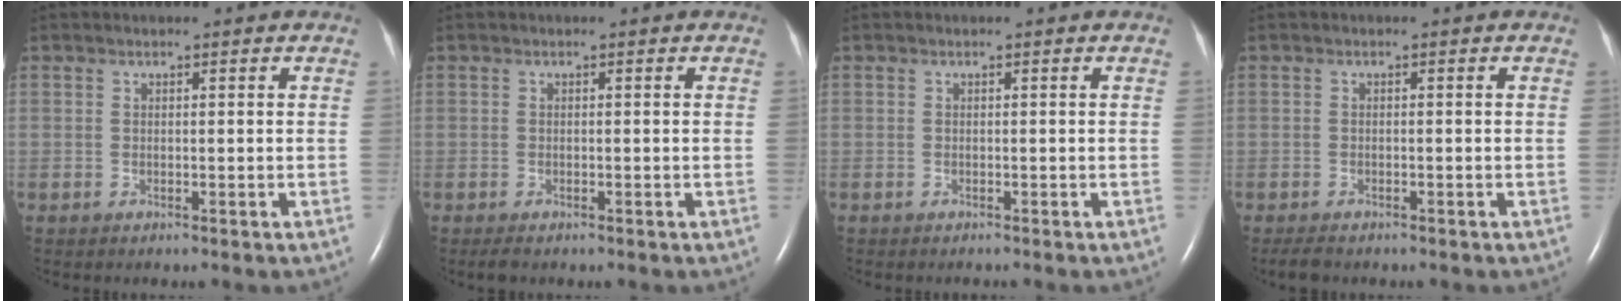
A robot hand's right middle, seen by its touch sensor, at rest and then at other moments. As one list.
[{"total": 1.0, "force": [-0.8, 0.3, 0.6], "torque": [-0.016, -0.004, -0.012]}, {"total": 0.7, "force": [-0.6, 0.1, 0.2], "torque": [-0.006, -0.002, -0.008]}, {"total": 2.1, "force": [-1.8, 0.6, 0.9], "torque": [-0.022, -0.006, -0.025]}]